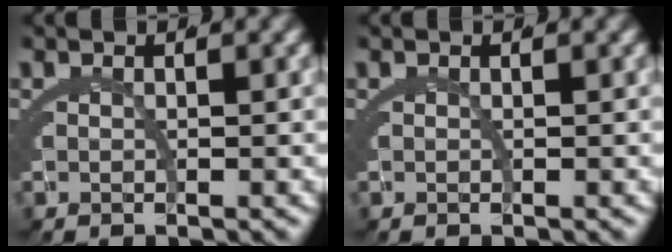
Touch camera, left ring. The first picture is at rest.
{"total": 0.0}